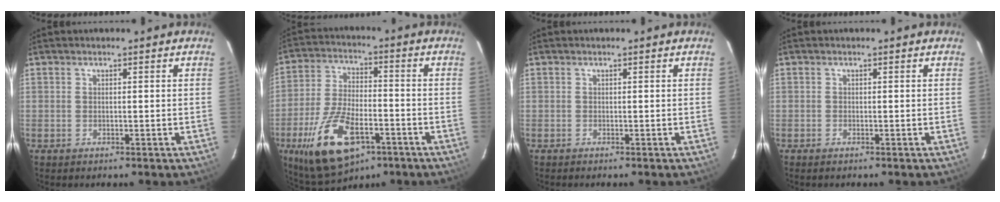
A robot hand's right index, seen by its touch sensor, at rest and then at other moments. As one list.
[{"total": 16.8, "force": [-8.1, 7.5, 12.6], "torque": [-0.265, -0.023, -0.139]}, {"total": 0.0}, {"total": 0.0}]